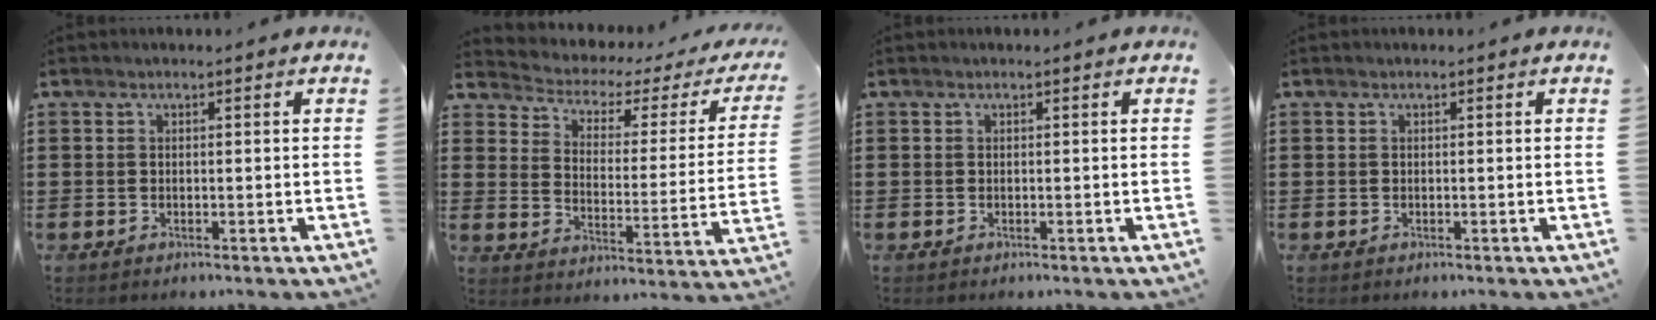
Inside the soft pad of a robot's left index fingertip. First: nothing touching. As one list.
[{"total": 2.3, "force": [1.6, 1.2, 1.2], "torque": [-0.040, -0.018, 0.014]}, {"total": 0.0}, {"total": 0.0}]